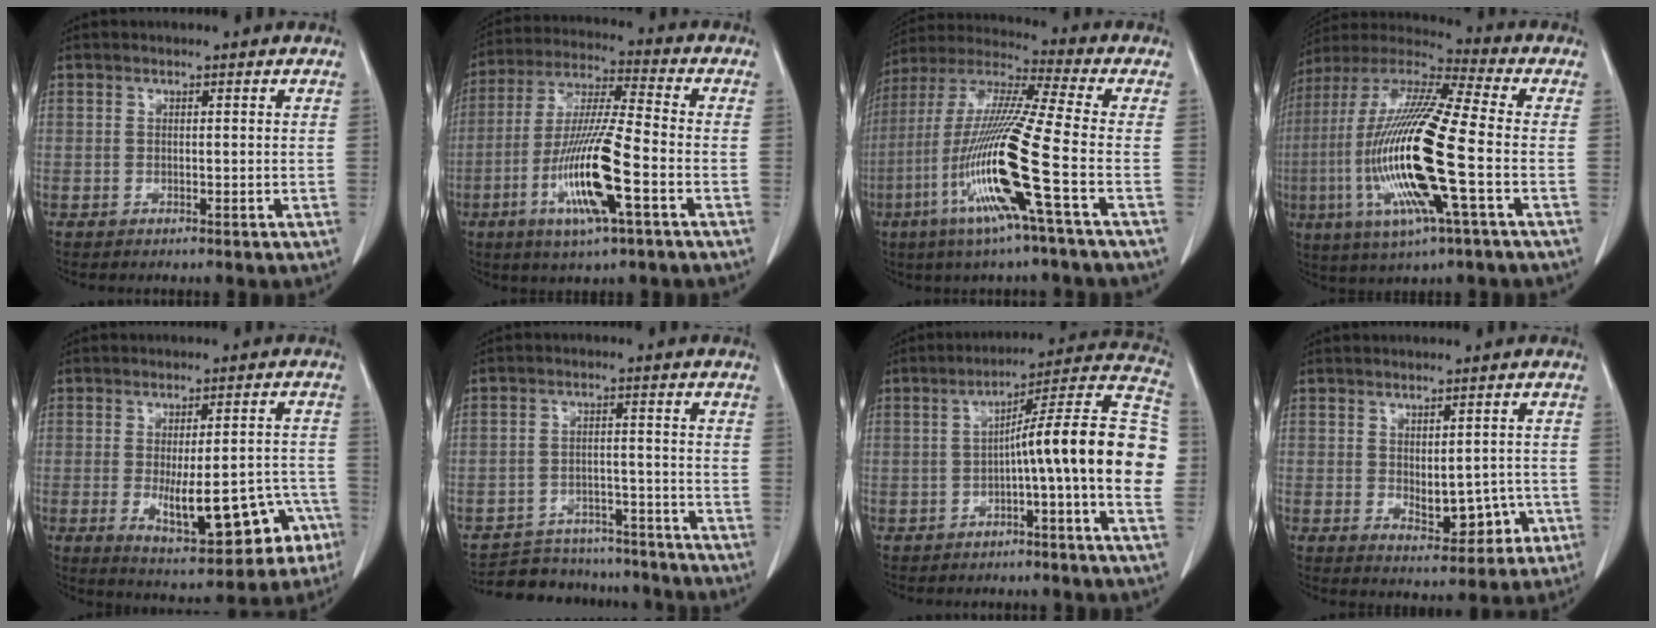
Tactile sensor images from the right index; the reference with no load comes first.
{"total": 14.6, "force": [-5.2, 0.8, 13.7], "torque": [-0.277, -0.016, -0.097]}
{"total": 17.9, "force": [-6.0, -1.3, 16.8], "torque": [-0.348, -0.023, -0.127]}
{"total": 20.8, "force": [-4.4, 1.8, 20.2], "torque": [-0.437, -0.019, -0.088]}
{"total": 15.2, "force": [-5.6, 4.9, 13.2], "torque": [-0.145, 0.019, -0.058]}
{"total": 13.8, "force": [-12.9, 4.3, 2.5], "torque": [-0.035, 0.017, -0.177]}
{"total": 17.8, "force": [-1.0, 0.2, 17.8], "torque": [-0.233, 0.042, -0.022]}
{"total": 6.9, "force": [-1.4, 3.8, 5.5], "torque": [-0.065, 0.008, -0.002]}